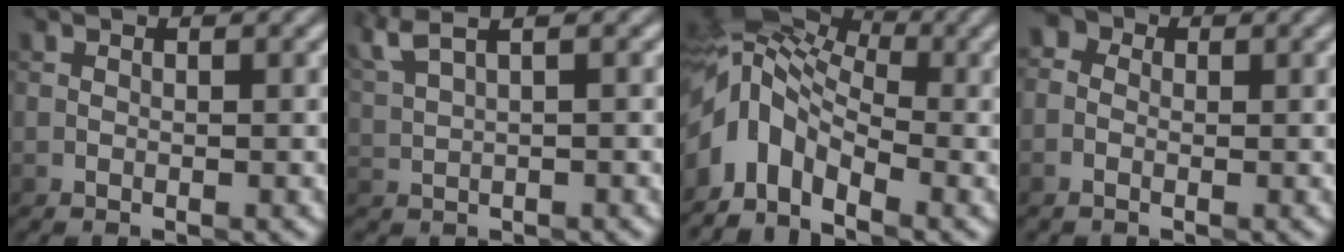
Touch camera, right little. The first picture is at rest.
{"total": 3.3, "force": [2.5, 0.9, 2.0], "torque": [-0.042, 0.015, 0.052]}
{"total": 8.4, "force": [-1.6, 5.3, 6.3], "torque": [-0.117, 0.015, -0.049]}
{"total": 2.1, "force": [-0.2, 1.9, 0.8], "torque": [-0.003, 0.016, -0.018]}